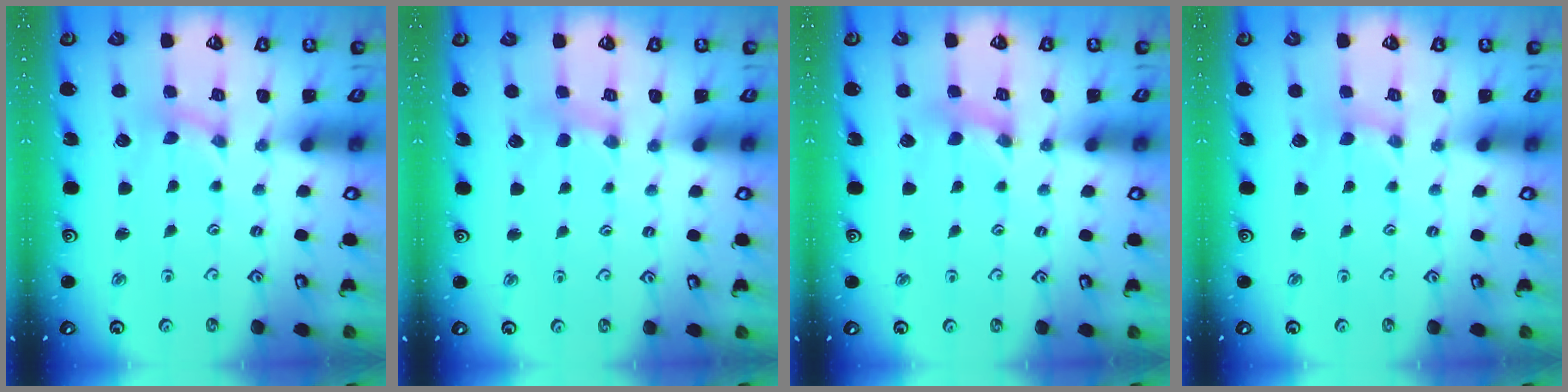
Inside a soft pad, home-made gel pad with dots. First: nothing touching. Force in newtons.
{"total": 2.8, "press": 2.8, "slide": 0.4}
{"total": 1.2, "press": 1.2, "slide": 0.3}
{"total": 0.0}